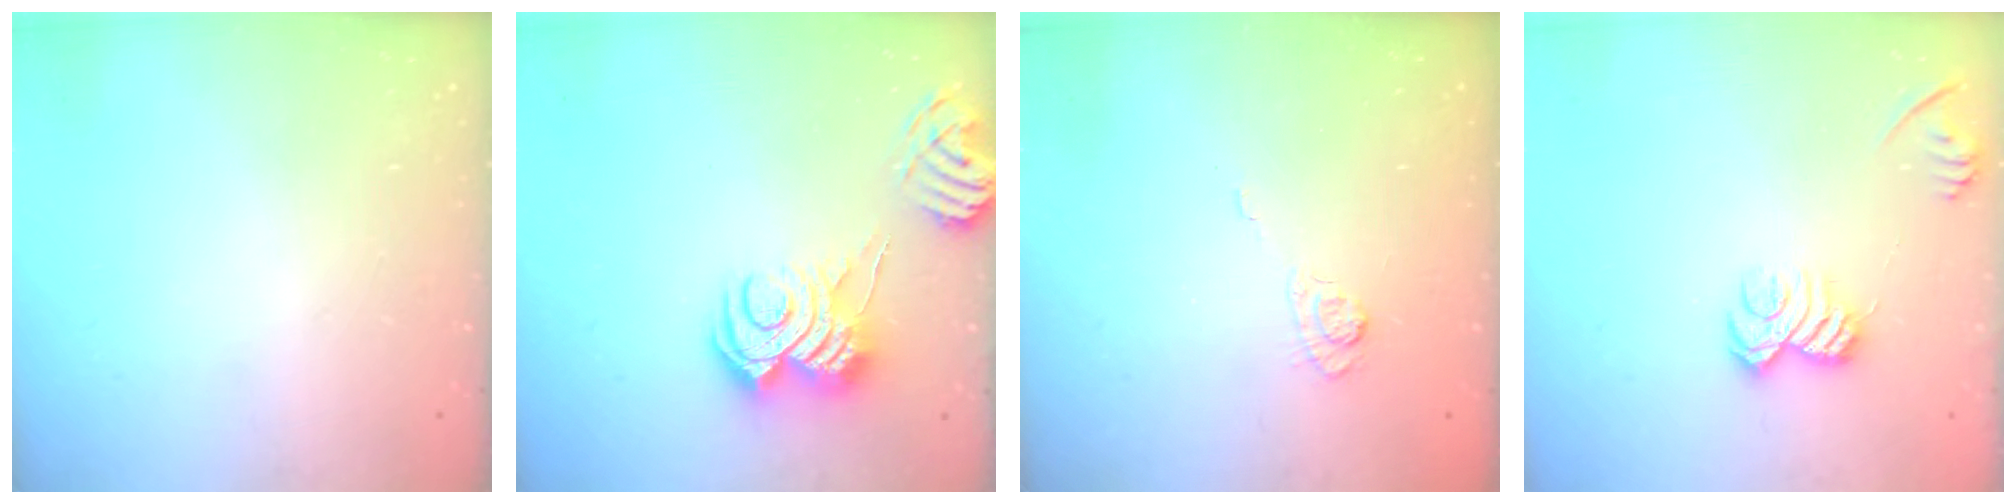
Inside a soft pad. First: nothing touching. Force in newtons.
{"total": 10.7, "press": 10.6, "slide": 1.2}
{"total": 3.4, "press": 3.1, "slide": 1.5}
{"total": 9.3, "press": 9.3, "slide": 1.2}